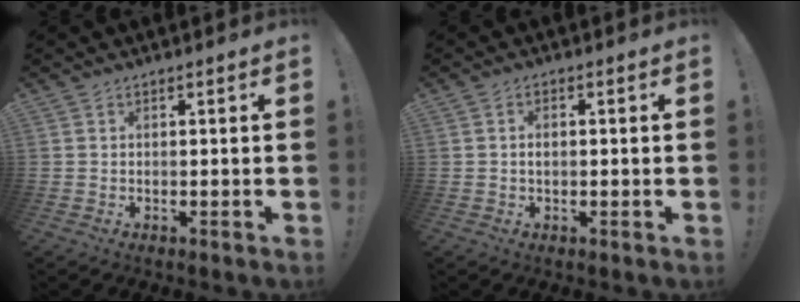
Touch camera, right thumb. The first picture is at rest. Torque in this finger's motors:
{"motor_torque": [-0.12, -0.42, -0.16, 0.19, 0.10]}